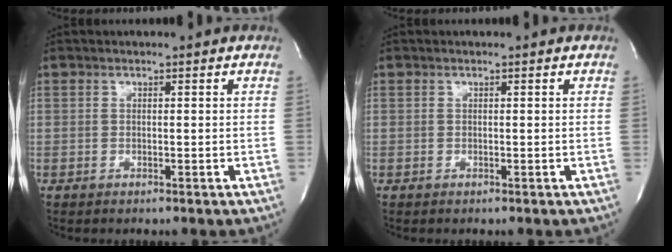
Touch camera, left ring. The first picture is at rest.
{"total": 0.0}